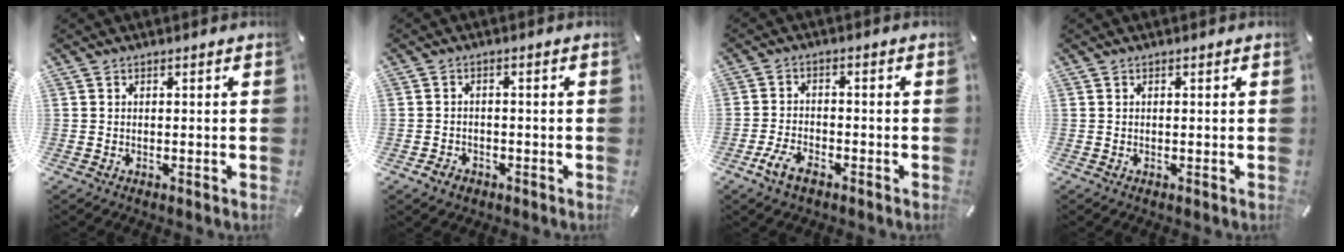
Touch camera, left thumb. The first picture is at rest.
{"total": 2.6, "force": [-1.5, 2.0, 0.8], "torque": [-0.013, 0.009, -0.031]}
{"total": 5.7, "force": [-3.3, 3.1, 3.5], "torque": [-0.081, 0.011, -0.064]}
{"total": 0.0}